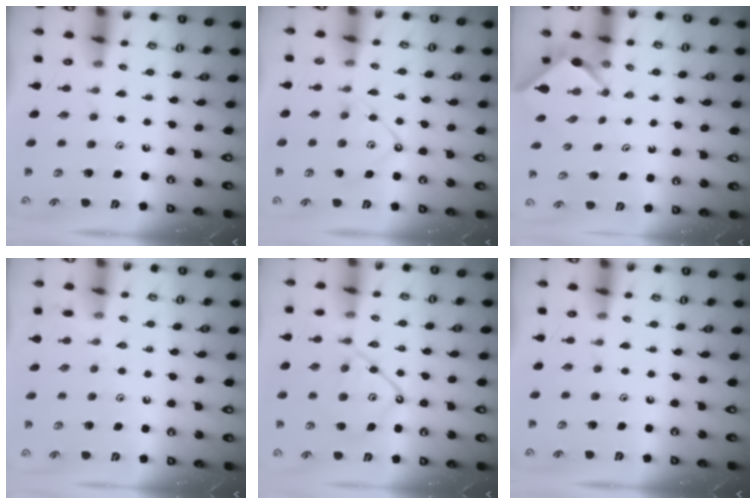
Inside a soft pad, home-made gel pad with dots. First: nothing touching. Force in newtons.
{"total": 8.4, "press": 8.4, "slide": 0.9}
{"total": 2.4, "press": 2.4, "slide": 0.2}
{"total": 5.7, "press": 5.6, "slide": 0.8}
{"total": 14.0, "press": 13.9, "slide": 1.3}
{"total": 0.0}